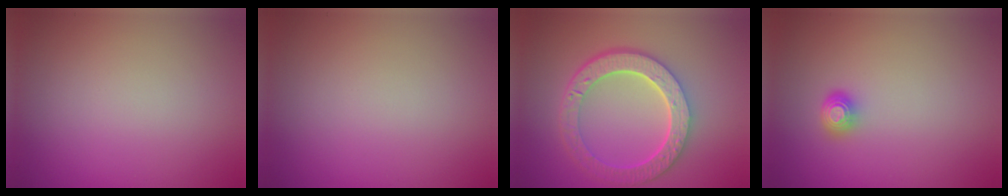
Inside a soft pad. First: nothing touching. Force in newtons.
{"total": 0.0}
{"total": 6.3, "press": 4.9, "slide": 4.0}
{"total": 1.7, "press": 1.2, "slide": 1.1}